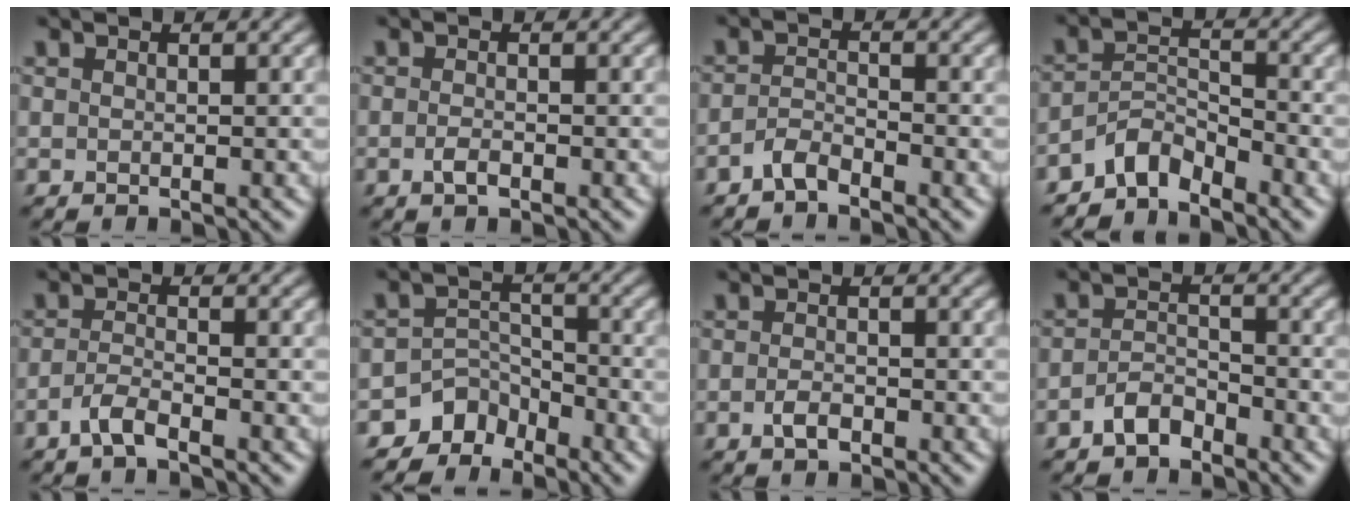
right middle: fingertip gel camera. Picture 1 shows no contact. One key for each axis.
{"total": 1.2, "fx": -0.6, "fy": 0.4, "fz": 0.9, "tx": -0.021, "ty": -0.001, "tz": -0.012}
{"total": 1.9, "fx": -1.6, "fy": 0.5, "fz": 0.9, "tx": -0.019, "ty": 0.006, "tz": -0.035}
{"total": 3.3, "fx": -3.0, "fy": 1.1, "fz": 1.1, "tx": -0.018, "ty": 0.009, "tz": -0.065}
{"total": 2.1, "fx": -1.4, "fy": 0.4, "fz": 1.5, "tx": -0.032, "ty": 0.003, "tz": -0.035}
{"total": 3.7, "fx": -3.0, "fy": 2.1, "fz": 0.3, "tx": 0.009, "ty": 0.002, "tz": -0.058}
{"total": 1.5, "fx": -0.7, "fy": 0.7, "fz": 1.1, "tx": -0.024, "ty": -0.001, "tz": -0.015}
{"total": 2.4, "fx": -1.8, "fy": 1.1, "fz": 1.1, "tx": -0.020, "ty": 0.009, "tz": -0.038}